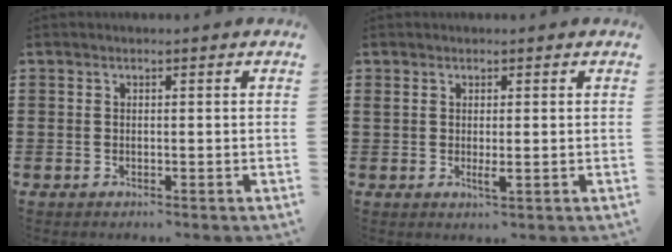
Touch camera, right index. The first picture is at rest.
{"total": 1.8, "force": [-0.1, 0.2, 1.8], "torque": [-0.033, -0.004, -0.002]}